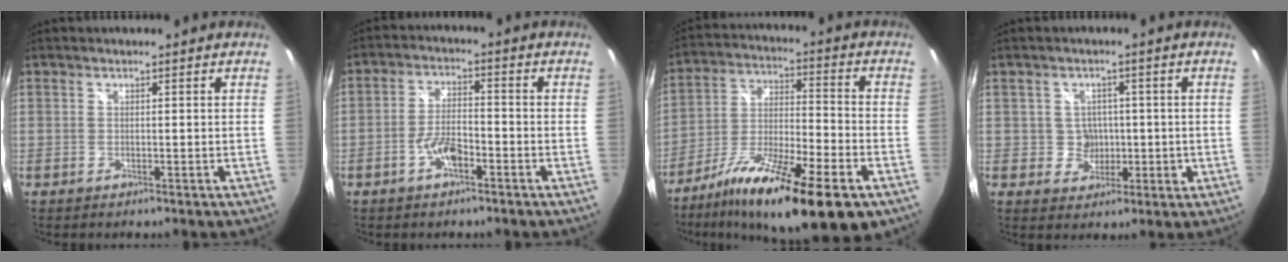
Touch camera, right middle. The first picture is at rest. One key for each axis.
{"total": 5.3, "fx": -2.9, "fy": 2.0, "fz": 3.9, "tx": -0.084, "ty": 0.008, "tz": -0.052}
{"total": 21.0, "fx": -12.9, "fy": 4.4, "fz": 15.9, "tx": -0.275, "ty": -0.027, "tz": -0.219}
{"total": 4.4, "fx": -0.1, "fy": 4.3, "fz": 0.8, "tx": -0.017, "ty": 0.011, "tz": 0.007}